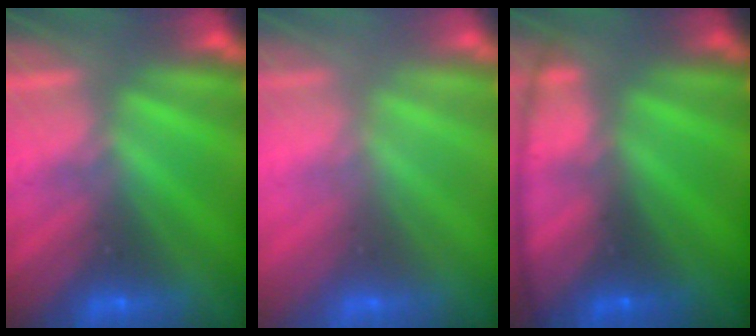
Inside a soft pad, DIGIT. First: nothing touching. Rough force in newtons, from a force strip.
{"total": 2.5}
{"total": 7.9}